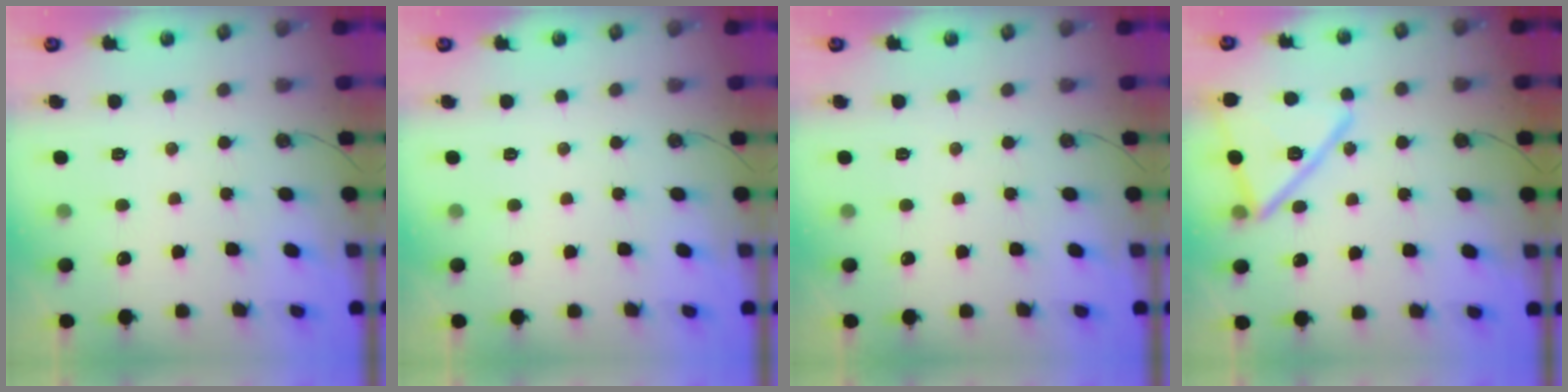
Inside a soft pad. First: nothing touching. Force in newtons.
{"total": 0.0}
{"total": 0.0}
{"total": 16.4, "press": 16.3, "slide": 0.7}